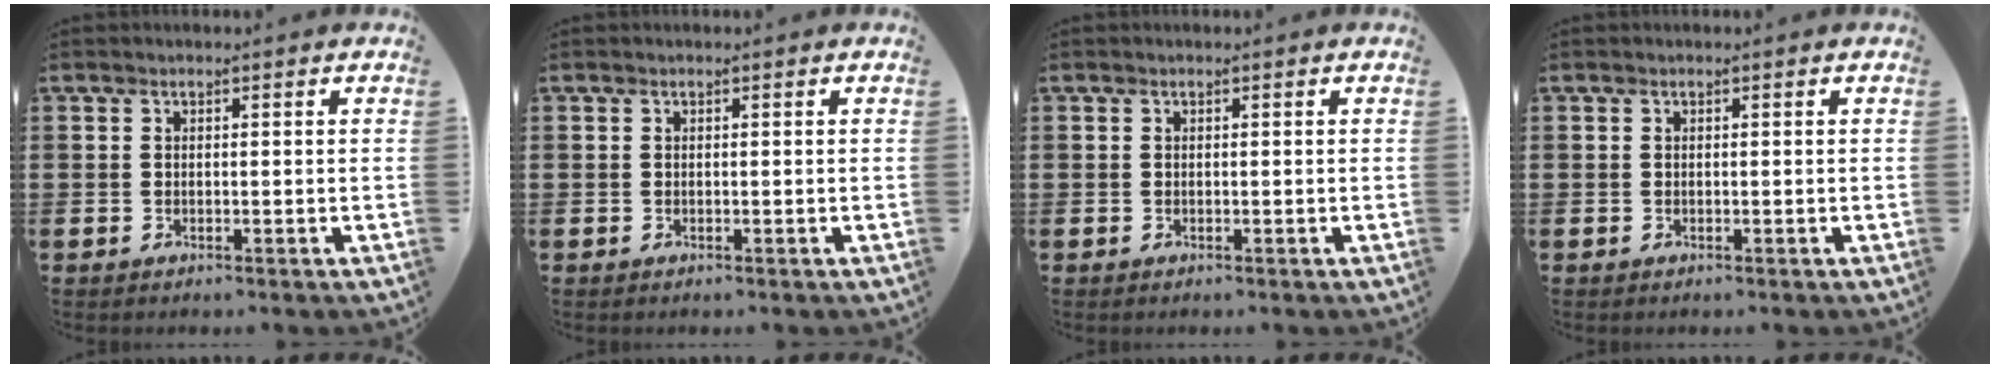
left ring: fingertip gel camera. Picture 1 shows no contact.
{"total": 0.0}
{"total": 0.0}
{"total": 0.0}